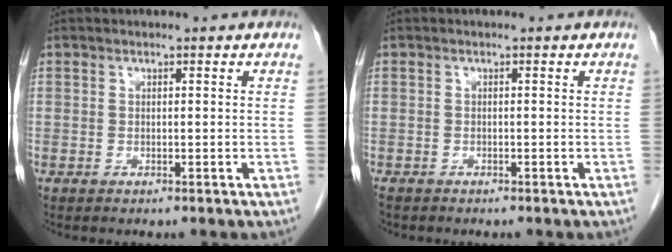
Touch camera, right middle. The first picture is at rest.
{"total": 1.3, "force": [-1.1, 0.7, 0.3], "torque": [-0.013, -0.002, -0.017]}